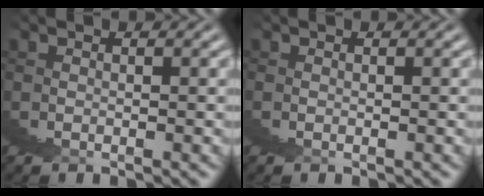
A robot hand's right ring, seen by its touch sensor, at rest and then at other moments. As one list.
[{"total": 0.5, "force": [-0.1, -0.3, -0.4], "torque": [0.009, 0.000, -0.003]}]